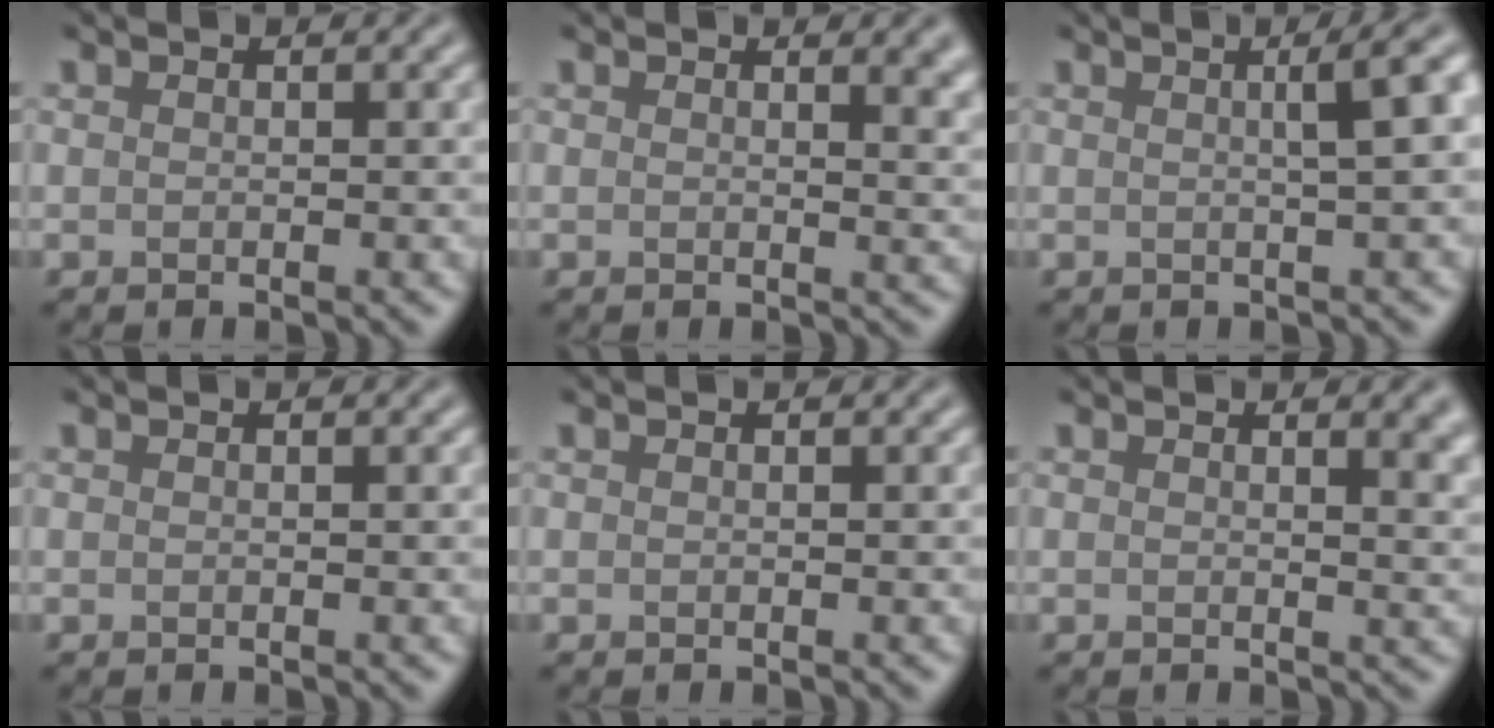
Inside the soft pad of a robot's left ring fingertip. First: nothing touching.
{"total": 3.0, "force": [1.6, 1.3, 2.2], "torque": [-0.013, 0.002, 0.021]}
{"total": 4.5, "force": [0.9, 1.1, 4.2], "torque": [-0.038, 0.020, 0.012]}
{"total": 0.0}
{"total": 0.0}
{"total": 3.3, "force": [1.7, 1.4, 2.5], "torque": [-0.014, 0.003, 0.021]}